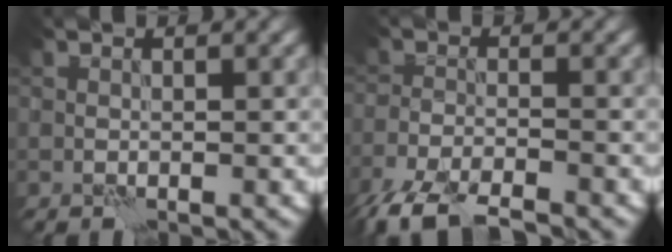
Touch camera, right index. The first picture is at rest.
{"total": 6.5, "force": [-5.5, 1.4, 3.1], "torque": [-0.058, -0.029, -0.102]}